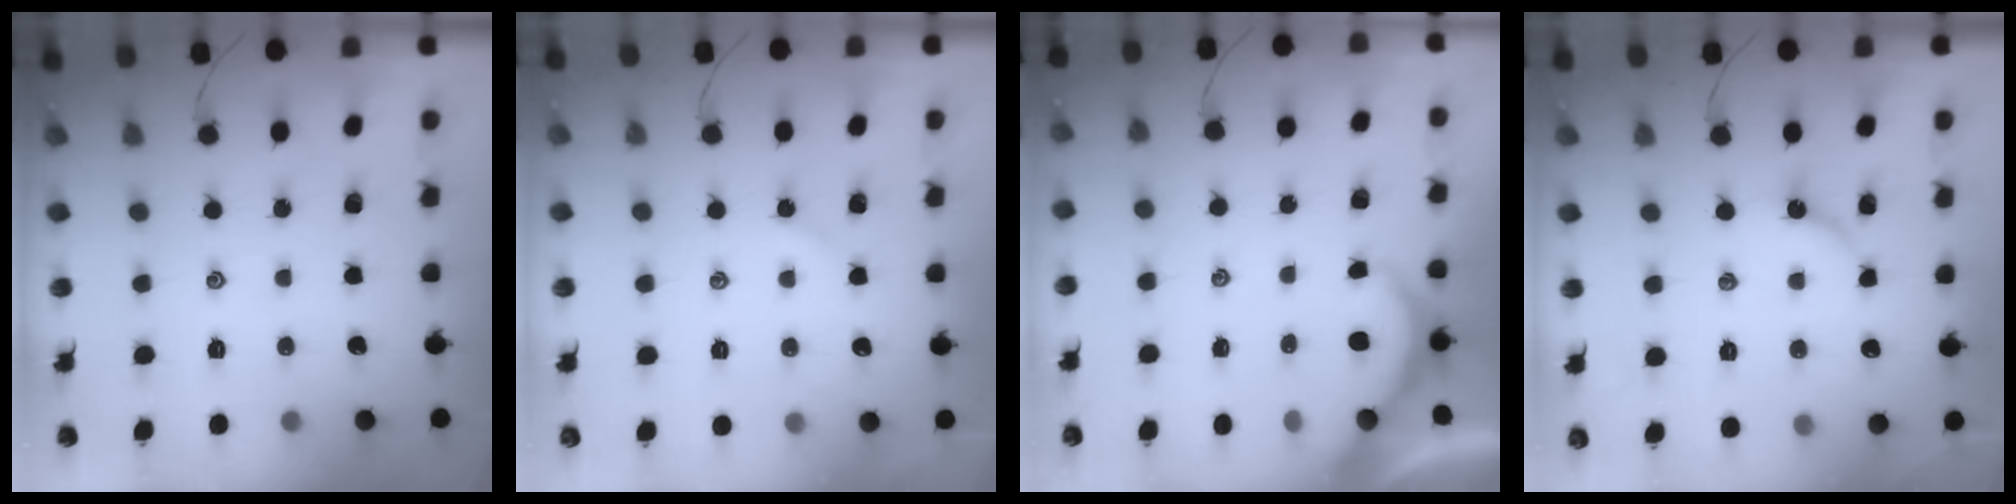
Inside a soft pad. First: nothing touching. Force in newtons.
{"total": 2.2, "press": 2.2, "slide": 0.3}
{"total": 2.7, "press": 2.7, "slide": 0.3}
{"total": 4.0, "press": 4.0, "slide": 0.5}